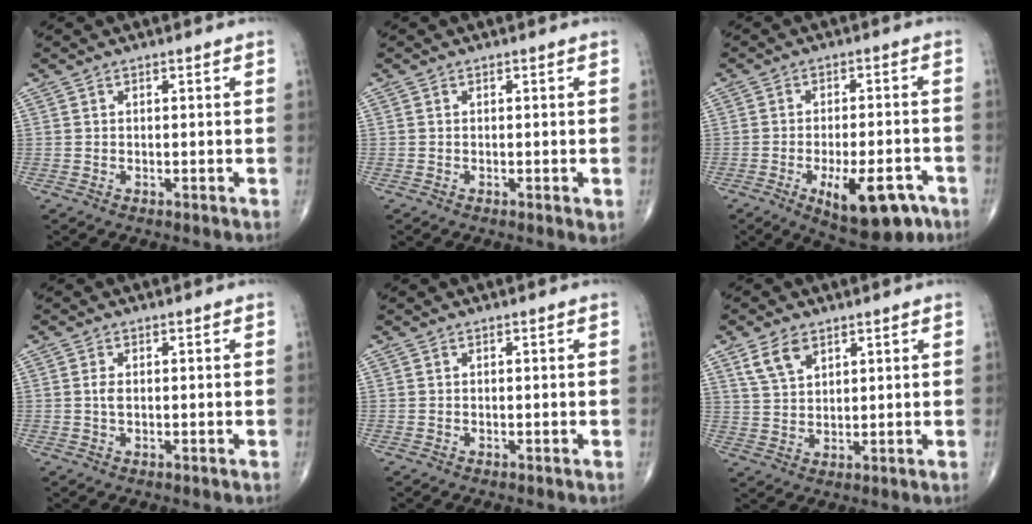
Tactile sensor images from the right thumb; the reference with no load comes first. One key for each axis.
{"total": 1.2, "fx": -0.2, "fy": 0.3, "fz": 1.1, "tx": -0.019, "ty": -0.004, "tz": -0.004}
{"total": 12.9, "fx": -6.0, "fy": 5.2, "fz": 10.1, "tx": -0.134, "ty": 0.017, "tz": -0.076}
{"total": 1.4, "fx": 0.1, "fy": 0.7, "fz": 1.3, "tx": -0.027, "ty": -0.002, "tz": 0.001}
{"total": 0.0}
{"total": 5.9, "fx": 3.5, "fy": 3.4, "fz": 3.4, "tx": -0.055, "ty": -0.014, "tz": 0.073}